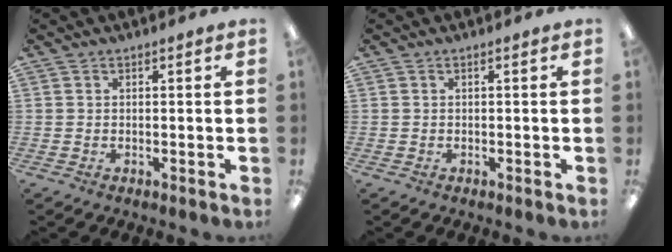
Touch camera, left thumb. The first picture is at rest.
{"total": 0.0}